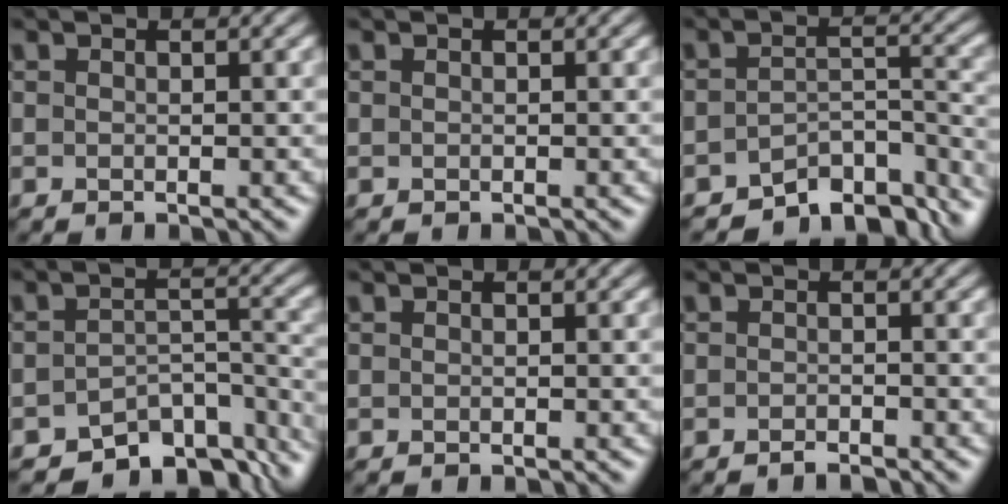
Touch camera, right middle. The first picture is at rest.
{"total": 0.0}
{"total": 7.1, "force": [-6.2, 2.4, 2.4], "torque": [-0.018, -0.013, -0.093]}
{"total": 7.7, "force": [-6.5, 3.2, 2.7], "torque": [-0.023, -0.021, -0.097]}
{"total": 0.0}
{"total": 0.9, "force": [-0.8, 0.1, 0.4], "torque": [-0.005, 0.001, -0.014]}